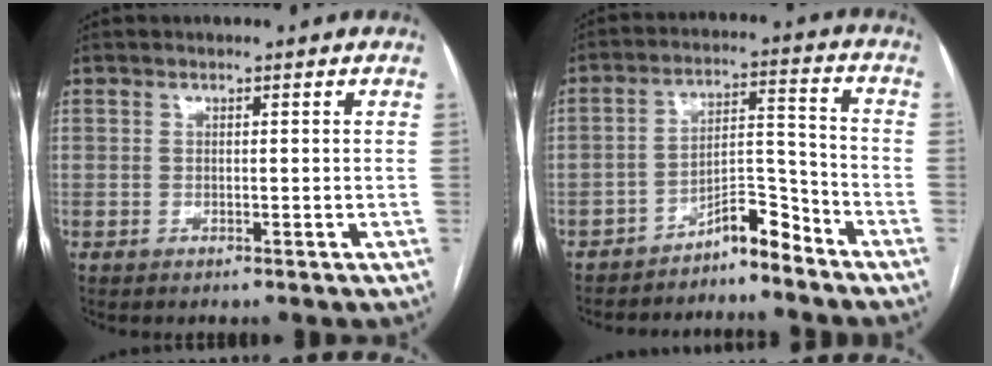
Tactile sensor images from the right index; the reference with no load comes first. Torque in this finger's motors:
{"motor_torque": [-0.42, 0.35, -0.17, -0.07]}